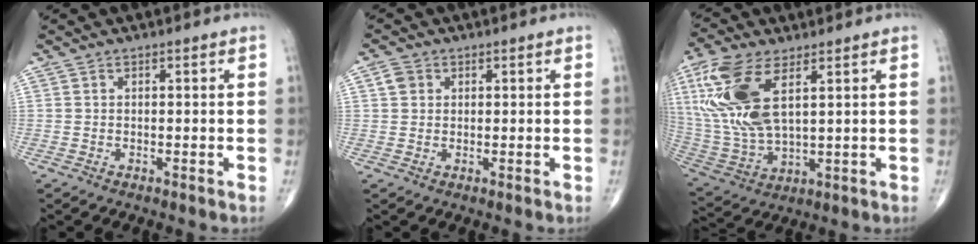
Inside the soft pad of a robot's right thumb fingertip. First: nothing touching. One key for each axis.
{"total": 2.5, "fx": 0.8, "fy": 2.1, "fz": 1.0, "tx": -0.012, "ty": 0.002, "tz": 0.013}
{"total": 17.3, "fx": 5.9, "fy": 7.6, "fz": 14.3, "tx": -0.324, "ty": -0.014, "tz": 0.122}